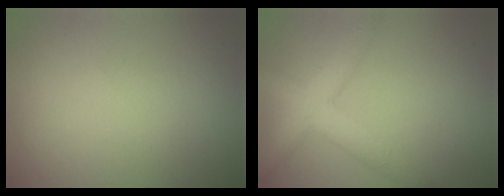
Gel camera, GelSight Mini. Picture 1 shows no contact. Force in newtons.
{"total": 5.1, "press": 5.1, "slide": 0.2}